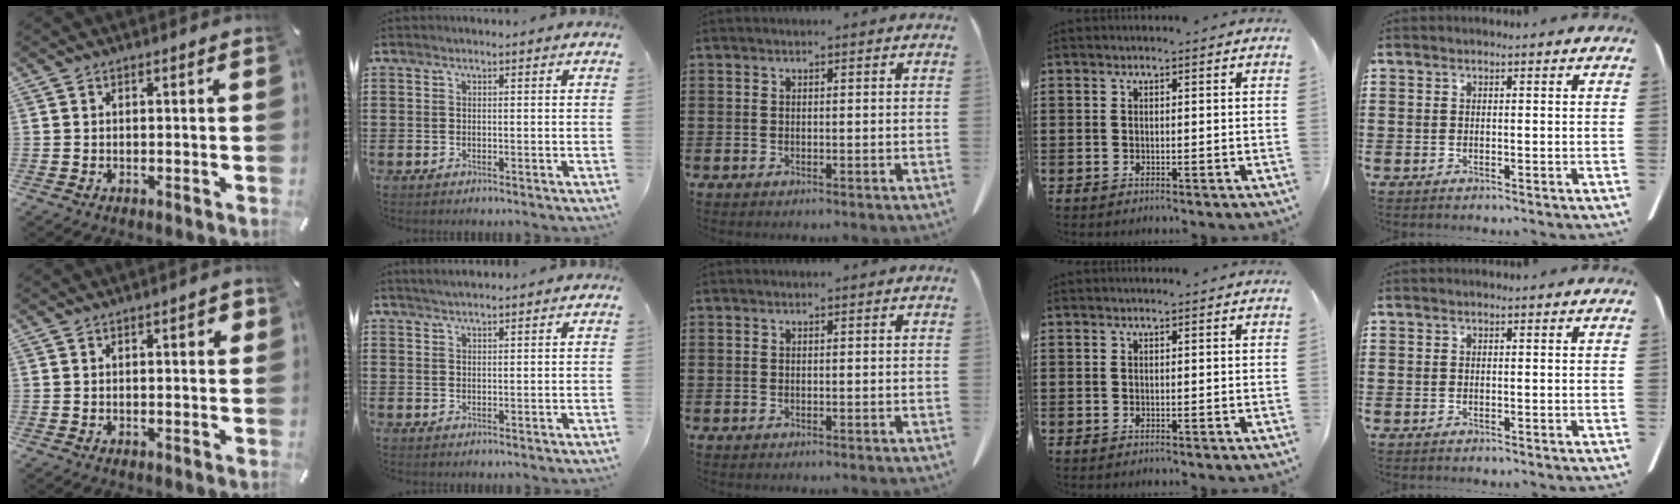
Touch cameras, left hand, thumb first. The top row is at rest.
{"thumb": {"total": 2.2, "force": [0.6, 0.8, 1.9], "torque": [-0.022, 0.002, 0.004]}, "index": {"total": 1.5, "force": [1.4, 0.0, 0.6], "torque": [-0.013, 0.001, 0.027]}}